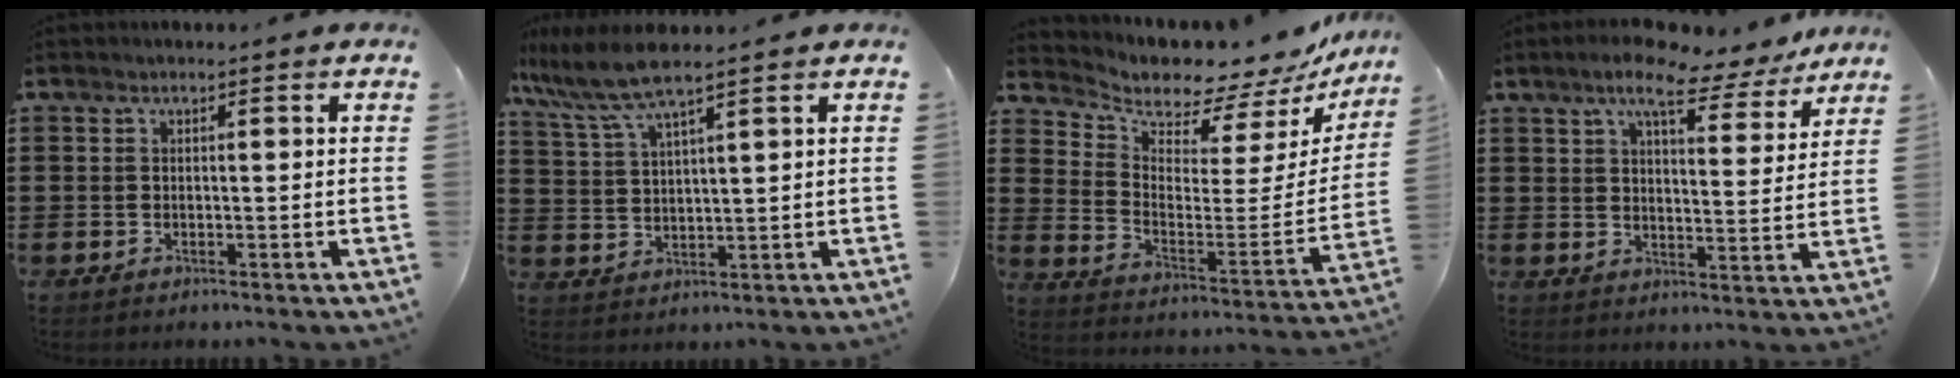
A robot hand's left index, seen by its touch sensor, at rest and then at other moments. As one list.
[{"total": 6.9, "force": [5.4, 0.7, 4.2], "torque": [-0.107, -0.017, 0.093]}, {"total": 5.9, "force": [5.7, 1.5, 0.3], "torque": [-0.032, -0.069, 0.093]}, {"total": 8.8, "force": [7.0, 1.9, 5.0], "torque": [-0.093, -0.021, 0.120]}]